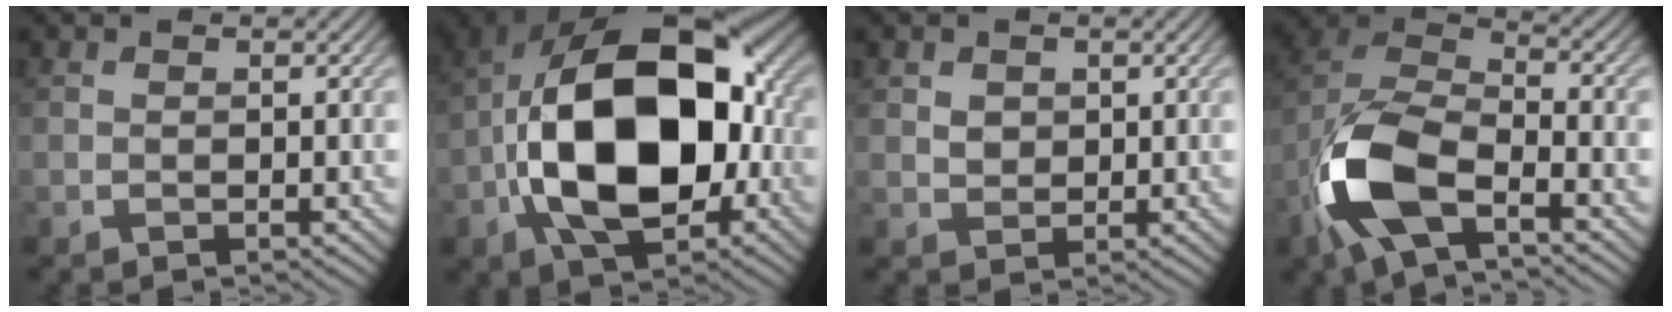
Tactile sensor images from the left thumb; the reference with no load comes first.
{"total": 18.3, "force": [-2.6, 11.1, 14.3], "torque": [-0.255, 0.002, -0.056]}
{"total": 2.0, "force": [0.7, 1.7, 0.9], "torque": [-0.025, -0.003, 0.010]}
{"total": 12.4, "force": [-6.0, 5.5, 9.3], "torque": [-0.211, -0.011, -0.136]}